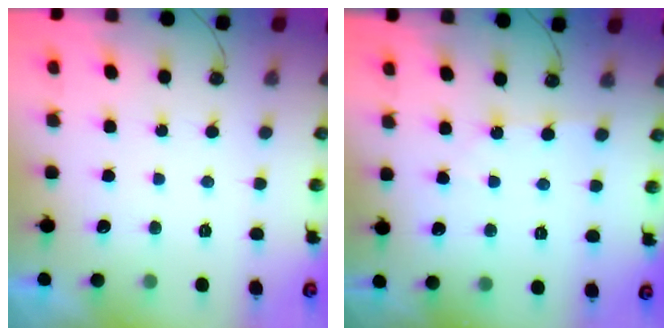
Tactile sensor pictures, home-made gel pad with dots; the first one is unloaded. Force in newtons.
{"total": 2.9, "press": 2.8, "slide": 0.6}